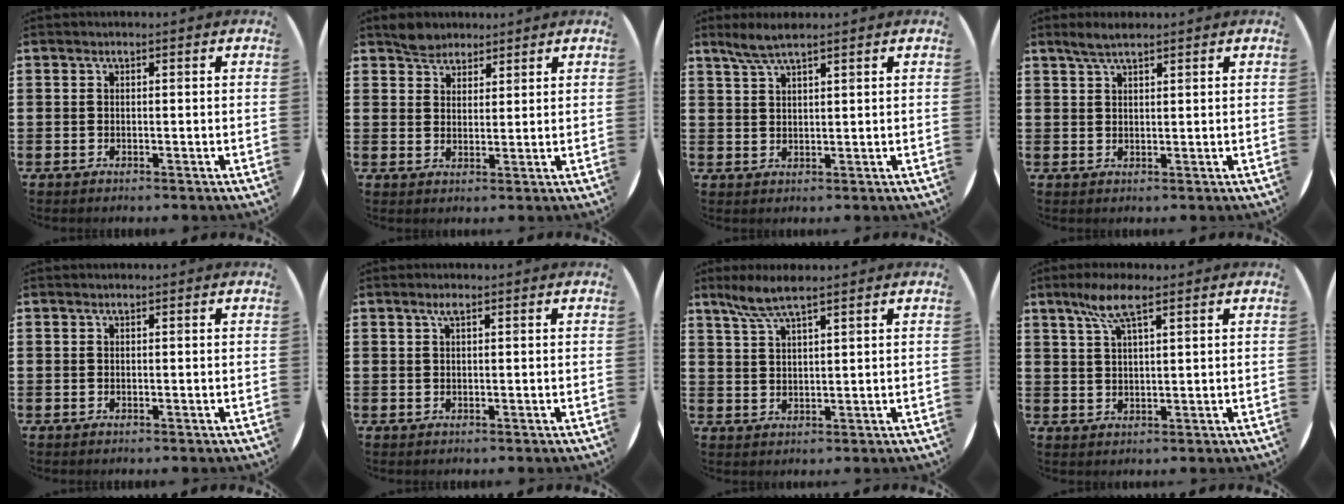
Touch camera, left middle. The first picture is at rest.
{"total": 3.1, "force": [2.8, 1.3, -0.1], "torque": [-0.005, 0.006, 0.055]}
{"total": 3.5, "force": [2.7, 0.4, 2.1], "torque": [-0.044, 0.005, 0.049]}
{"total": 2.5, "force": [2.1, 0.4, 1.4], "torque": [-0.029, 0.005, 0.036]}
{"total": 0.0}
{"total": 1.0, "force": [0.5, 0.1, 0.9], "torque": [-0.016, 0.004, 0.007]}
{"total": 4.9, "force": [3.8, 0.6, 3.0], "torque": [-0.066, 0.000, 0.067]}
{"total": 5.8, "force": [3.8, 1.1, 4.3], "torque": [-0.093, 0.008, 0.065]}